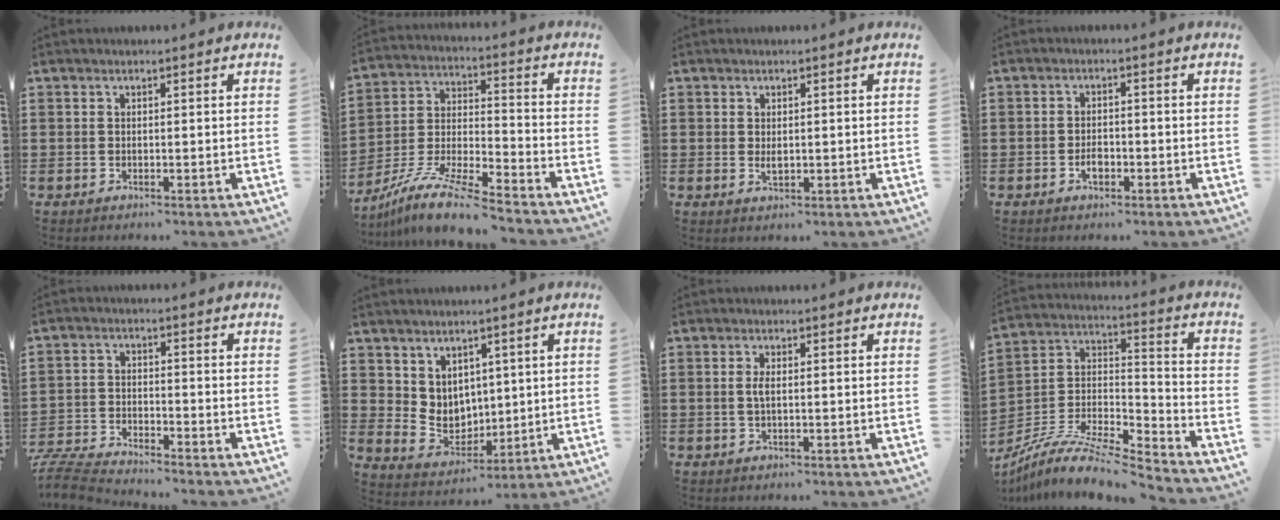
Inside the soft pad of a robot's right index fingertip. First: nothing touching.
{"total": 10.6, "force": [-9.6, 0.6, 4.6], "torque": [-0.090, 0.015, -0.192]}
{"total": 1.3, "force": [0.2, 0.6, 1.2], "torque": [-0.025, 0.000, 0.004]}
{"total": 2.2, "force": [-1.1, 1.1, 1.6], "torque": [-0.033, -0.001, -0.019]}
{"total": 5.4, "force": [-5.4, 0.2, 0.8], "torque": [-0.040, -0.005, -0.115]}
{"total": 5.7, "force": [3.4, 4.4, 1.1], "torque": [-0.039, -0.012, 0.065]}
{"total": 1.9, "force": [0.0, 0.5, 1.8], "torque": [-0.041, -0.002, -0.004]}
{"total": 9.9, "force": [-8.3, 2.5, 4.7], "torque": [-0.096, 0.014, -0.166]}